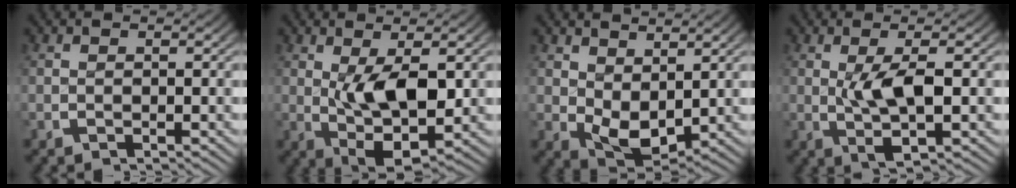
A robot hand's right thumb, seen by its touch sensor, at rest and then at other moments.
{"total": 7.5, "force": [0.0, 4.1, 6.2], "torque": [-0.117, -0.029, 0.010]}
{"total": 5.3, "force": [0.4, 3.7, 3.7], "torque": [-0.075, -0.032, 0.022]}
{"total": 4.9, "force": [0.1, 1.9, 4.5], "torque": [-0.088, -0.010, 0.005]}